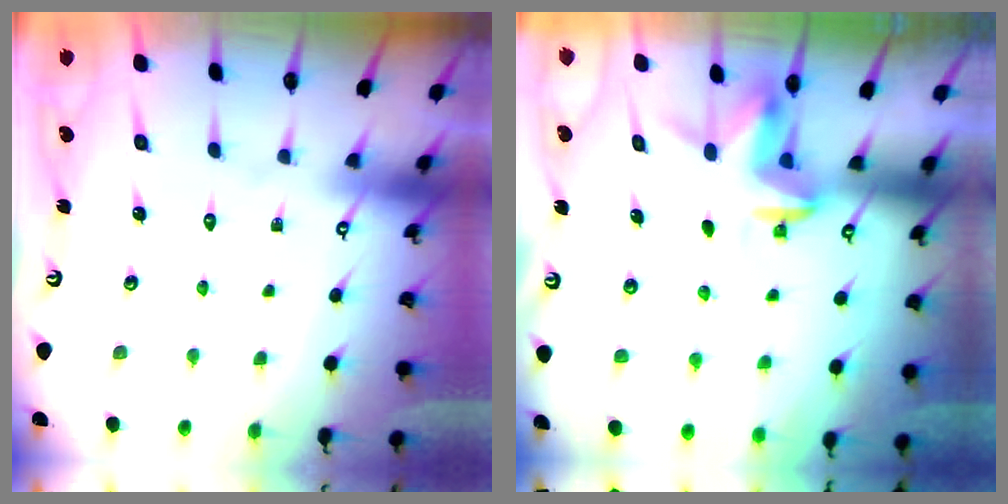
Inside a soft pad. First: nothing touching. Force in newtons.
{"total": 3.5, "press": 3.5, "slide": 0.3}